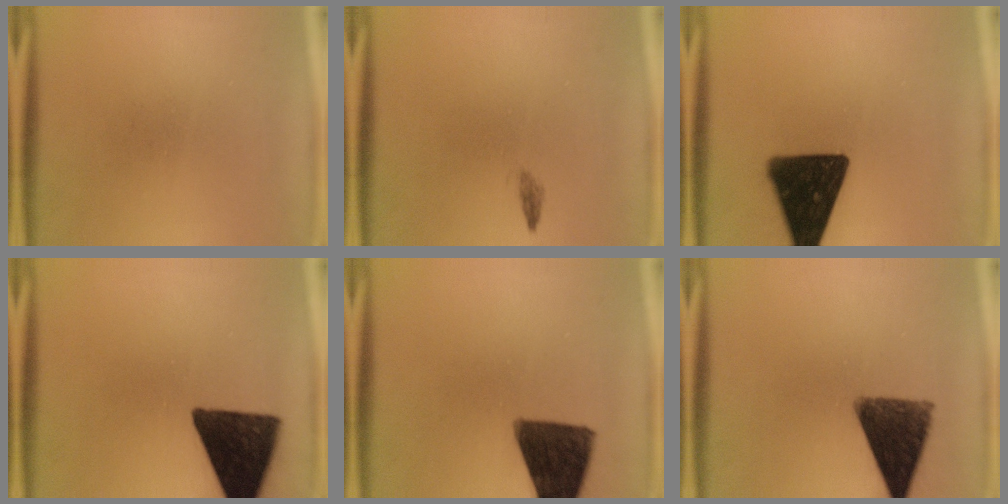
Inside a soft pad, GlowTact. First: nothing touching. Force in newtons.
{"total": 0.8}
{"total": 17.4}
{"total": 15.1}
{"total": 14.2}
{"total": 11.5}